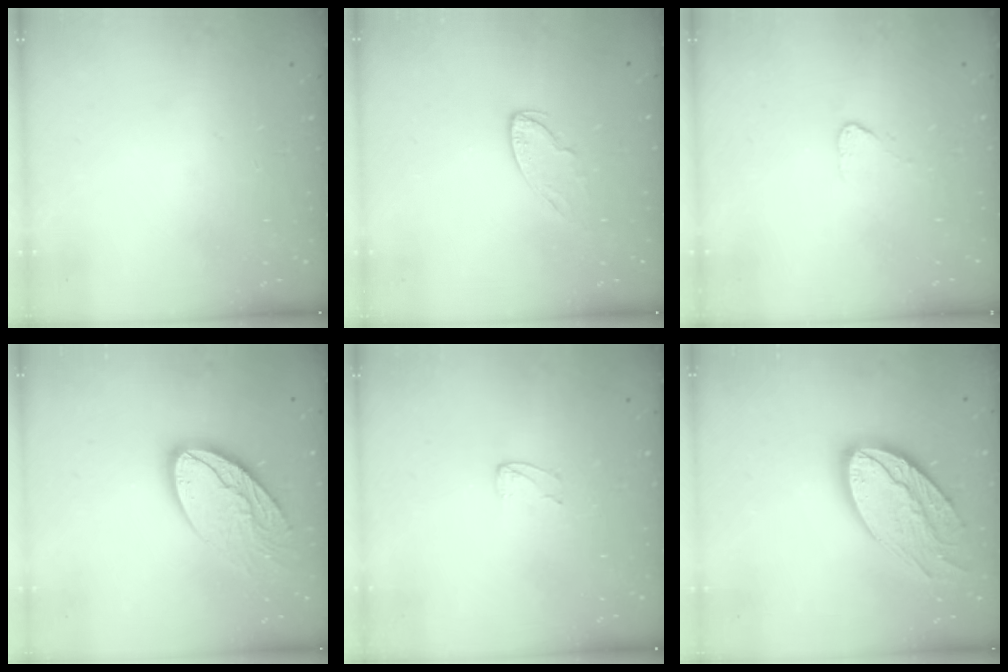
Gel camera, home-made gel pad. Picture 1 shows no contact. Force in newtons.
{"total": 6.9, "press": 6.9, "slide": 0.5}
{"total": 2.7, "press": 2.7, "slide": 0.3}
{"total": 14.4, "press": 14.3, "slide": 1.2}
{"total": 2.4, "press": 2.4, "slide": 0.2}
{"total": 19.7, "press": 19.6, "slide": 2.0}